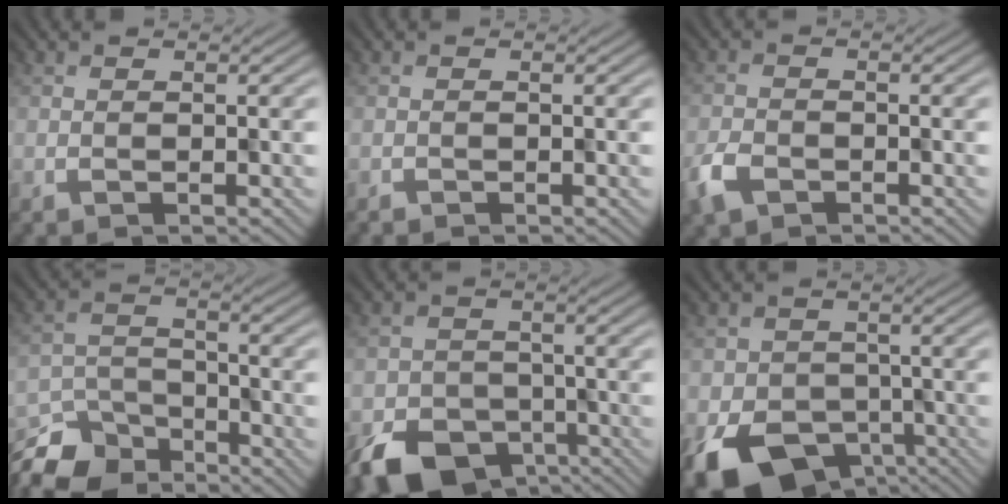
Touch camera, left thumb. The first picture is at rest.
{"total": 0.7, "force": [-0.6, 0.1, -0.3], "torque": [0.005, -0.004, -0.007]}
{"total": 2.9, "force": [-2.2, 1.7, 0.9], "torque": [-0.022, -0.013, -0.044]}
{"total": 11.2, "force": [-9.7, 4.8, 3.1], "torque": [-0.069, -0.029, -0.154]}
{"total": 8.6, "force": [-5.7, 5.5, 3.4], "torque": [-0.061, -0.029, -0.088]}
{"total": 9.9, "force": [-5.2, 7.0, 4.8], "torque": [-0.097, -0.040, -0.076]}